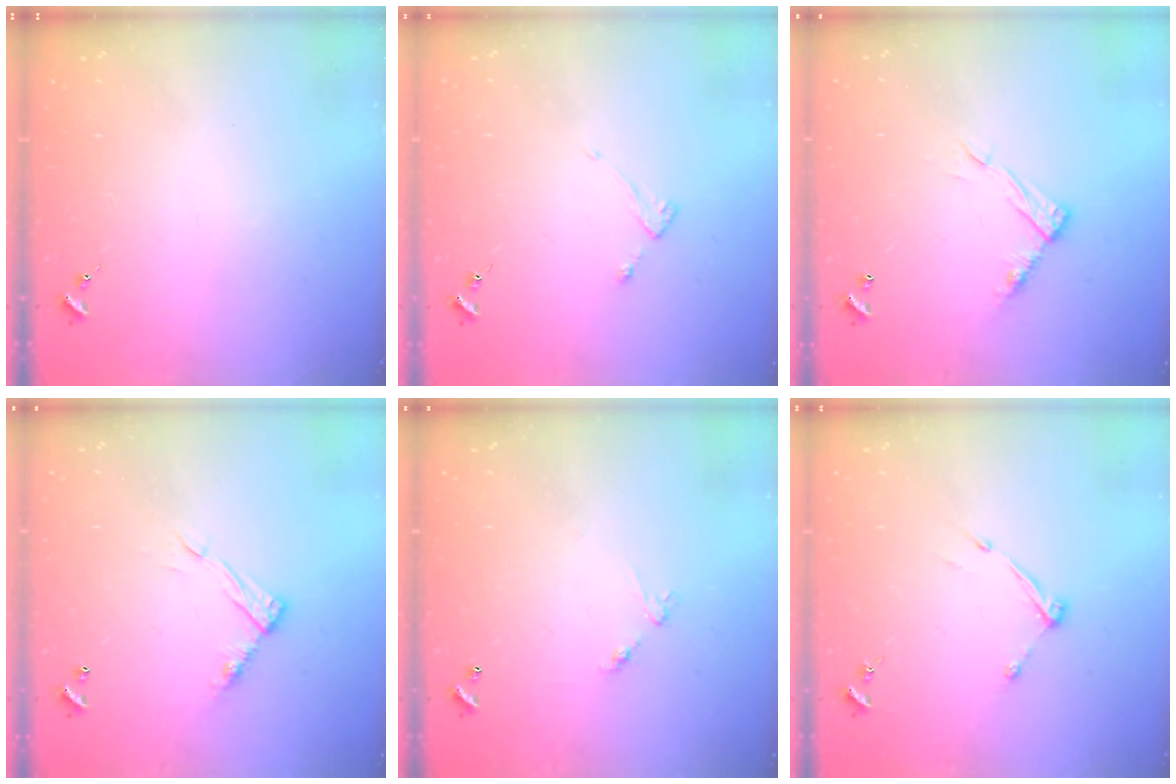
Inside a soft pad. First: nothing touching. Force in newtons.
{"total": 2.2, "press": 2.1, "slide": 0.4}
{"total": 9.4, "press": 9.4, "slide": 0.1}
{"total": 9.4, "press": 9.4, "slide": 0.1}
{"total": 5.9, "press": 5.9, "slide": 0.4}
{"total": 5.1, "press": 5.1, "slide": 0.6}